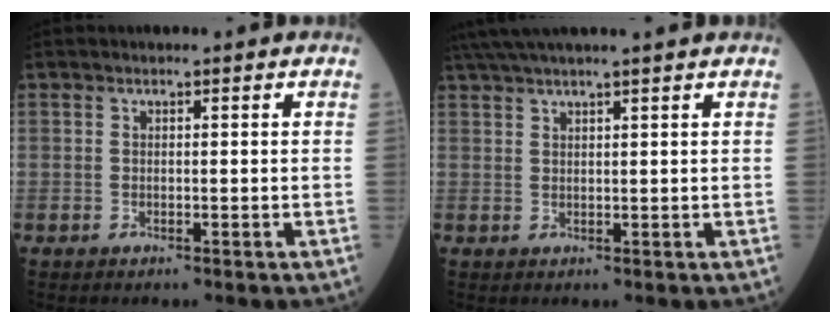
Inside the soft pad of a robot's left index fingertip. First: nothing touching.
{"total": 7.1, "force": [6.0, -1.2, 3.6], "torque": [-0.058, 0.030, 0.095]}